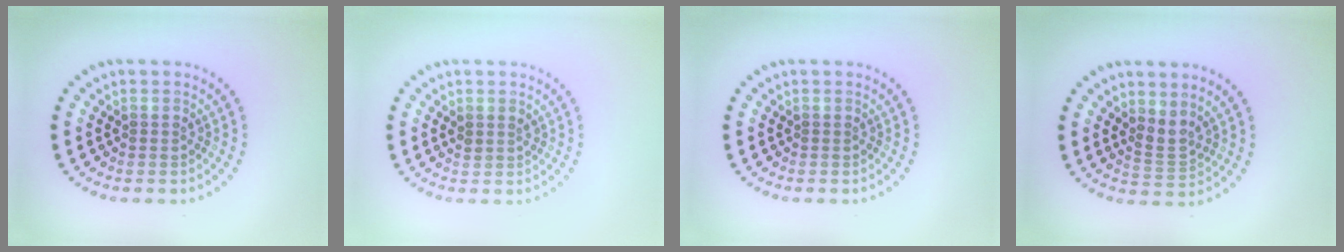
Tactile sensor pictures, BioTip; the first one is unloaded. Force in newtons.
{"total": 0.9, "press": 0.8, "slide": 0.4}
{"total": 0.0}
{"total": 1.9, "press": 1.4, "slide": 1.3}